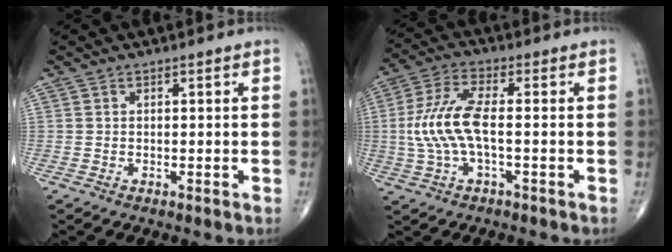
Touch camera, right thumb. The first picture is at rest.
{"total": 10.2, "force": [-0.7, 3.6, 9.5], "torque": [-0.225, 0.021, -0.015]}